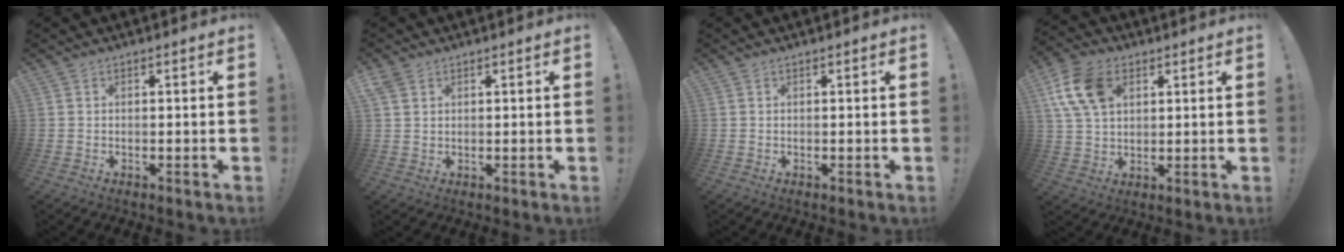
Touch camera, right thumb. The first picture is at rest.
{"total": 3.2, "force": [2.0, 2.2, 1.2], "torque": [-0.019, -0.004, 0.038]}
{"total": 0.0}
{"total": 13.2, "force": [5.0, 8.9, 8.4], "torque": [-0.166, -0.004, 0.097]}